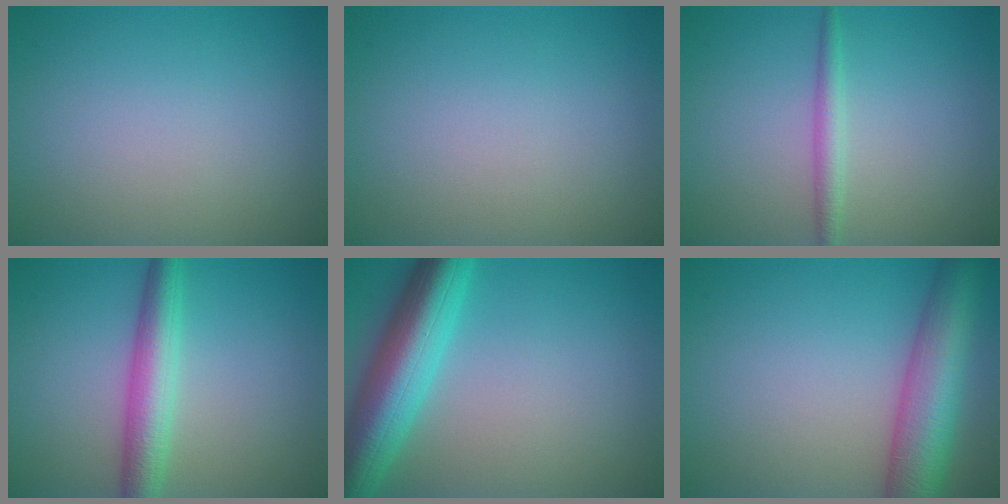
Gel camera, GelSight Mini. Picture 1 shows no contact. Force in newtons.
{"total": 0.0}
{"total": 1.8, "press": 1.8, "slide": 0.0}
{"total": 4.6, "press": 4.6, "slide": 0.1}
{"total": 8.5, "press": 8.5, "slide": 0.5}
{"total": 8.2, "press": 8.2, "slide": 0.4}